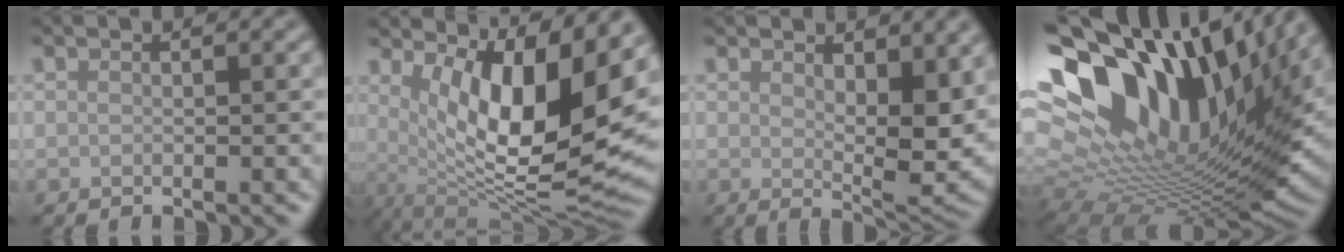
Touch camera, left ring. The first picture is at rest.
{"total": 12.0, "force": [3.4, 3.9, 10.8], "torque": [-0.172, -0.019, 0.068]}
{"total": 6.9, "force": [1.6, 3.3, 5.9], "torque": [-0.094, -0.015, 0.034]}
{"total": 19.4, "force": [8.1, 9.2, 15.1], "torque": [-0.269, 0.020, 0.159]}